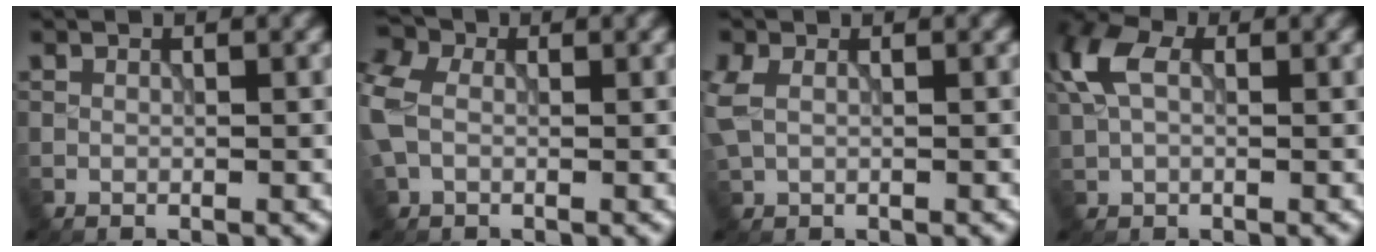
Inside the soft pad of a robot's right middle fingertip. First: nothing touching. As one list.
[{"total": 5.9, "force": [0.3, 4.4, 3.9], "torque": [-0.096, 0.007, -0.003]}, {"total": 3.5, "force": [0.4, 2.4, 2.5], "torque": [-0.070, -0.003, 0.011]}, {"total": 6.7, "force": [1.8, 4.1, 4.9], "torque": [-0.121, 0.014, 0.028]}]